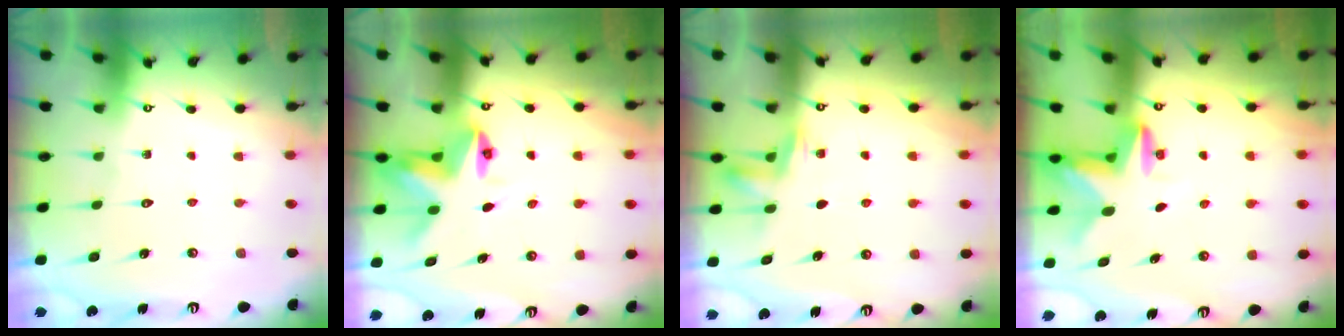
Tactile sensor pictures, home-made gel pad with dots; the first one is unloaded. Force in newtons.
{"total": 5.0, "press": 5.0, "slide": 0.4}
{"total": 3.0, "press": 2.9, "slide": 0.6}
{"total": 2.8, "press": 2.8, "slide": 0.5}